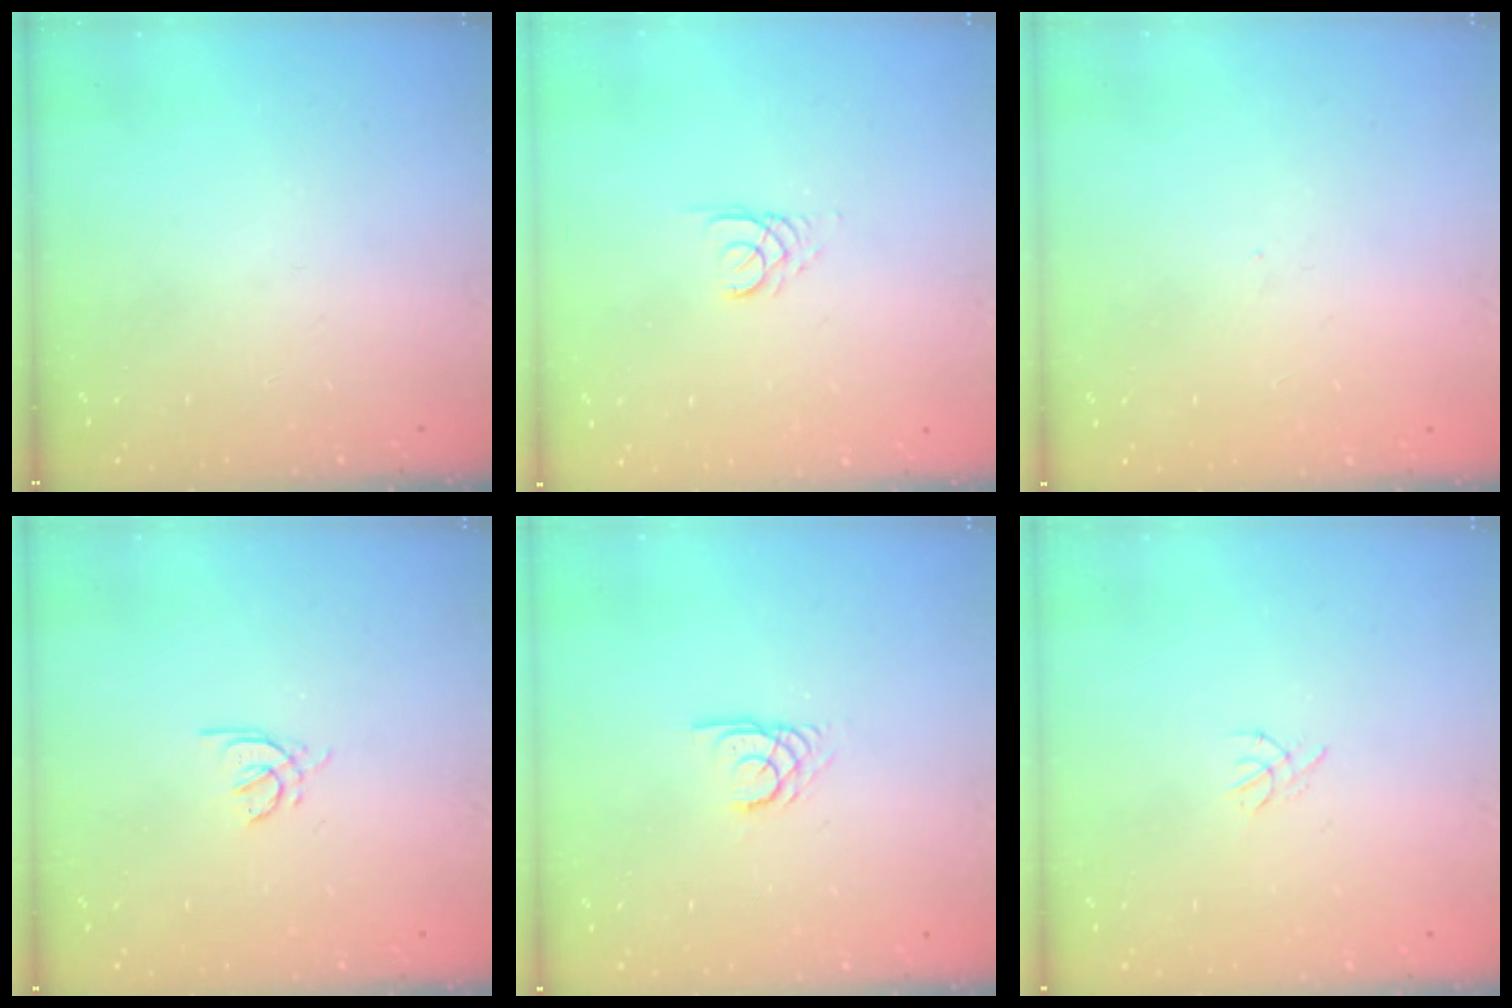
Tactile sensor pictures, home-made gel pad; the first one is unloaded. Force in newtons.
{"total": 2.6, "press": 2.6, "slide": 0.3}
{"total": 0.0}
{"total": 2.8, "press": 2.7, "slide": 0.8}
{"total": 2.7, "press": 2.7, "slide": 0.1}
{"total": 0.8, "press": 0.7, "slide": 0.3}